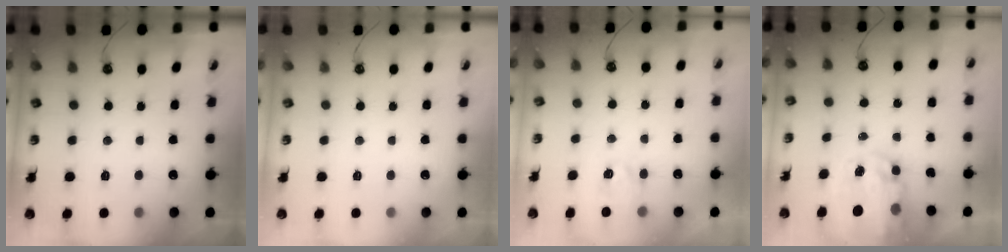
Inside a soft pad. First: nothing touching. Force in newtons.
{"total": 0.0}
{"total": 4.4, "press": 4.4, "slide": 0.5}
{"total": 10.6, "press": 10.5, "slide": 0.8}